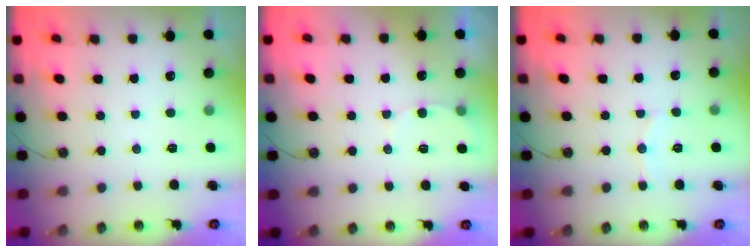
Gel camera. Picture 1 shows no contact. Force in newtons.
{"total": 4.3, "press": 4.2, "slide": 0.4}
{"total": 5.5, "press": 5.5, "slide": 0.5}